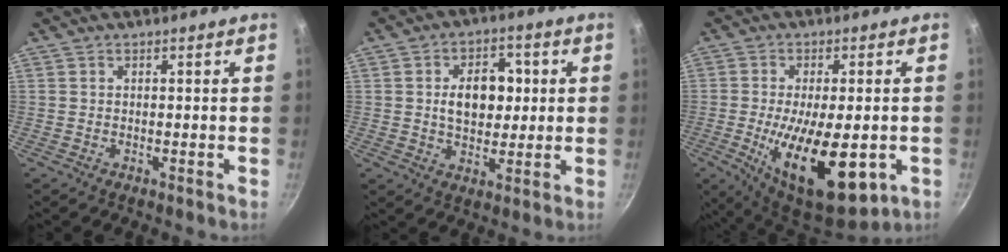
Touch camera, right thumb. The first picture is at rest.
{"total": 10.0, "force": [1.3, 6.7, 7.4], "torque": [-0.081, 0.003, 0.022]}
{"total": 19.0, "force": [-4.9, 8.0, 16.5], "torque": [-0.269, -0.020, -0.053]}